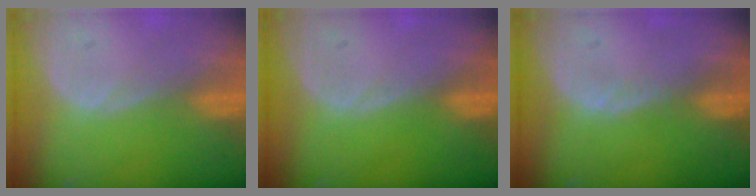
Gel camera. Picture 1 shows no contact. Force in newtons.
{"total": 0.0}
{"total": 0.7, "press": 0.6, "slide": 0.3}